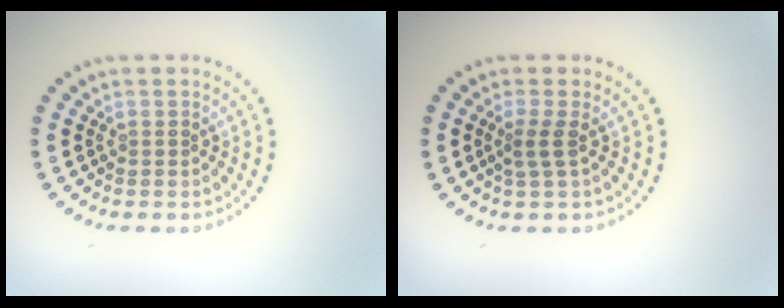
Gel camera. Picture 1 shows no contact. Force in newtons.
{"total": 1.8, "press": 1.2, "slide": 1.3}